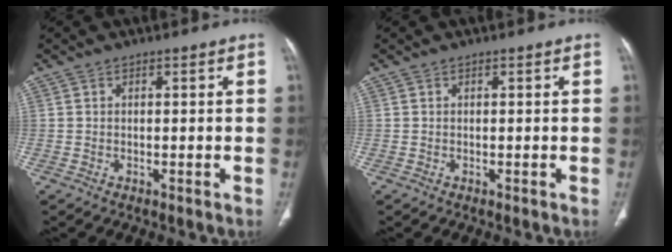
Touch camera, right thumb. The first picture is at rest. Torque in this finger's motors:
{"motor_torque": [0.00, 0.00, 0.09, 0.02, 0.00]}